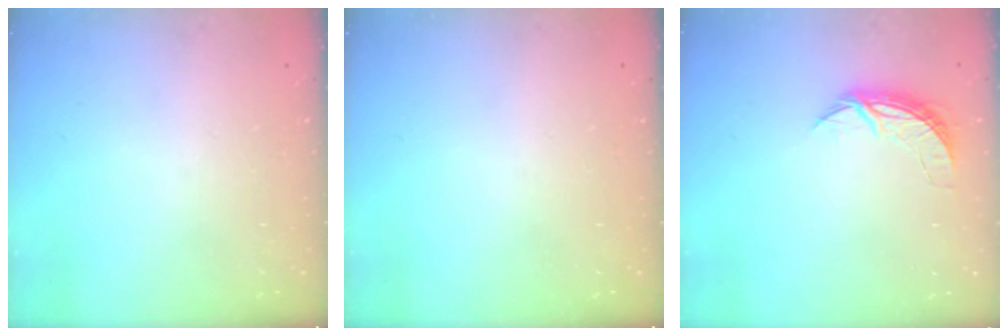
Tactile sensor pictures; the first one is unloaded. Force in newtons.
{"total": 0.0}
{"total": 6.5, "press": 6.5, "slide": 0.4}